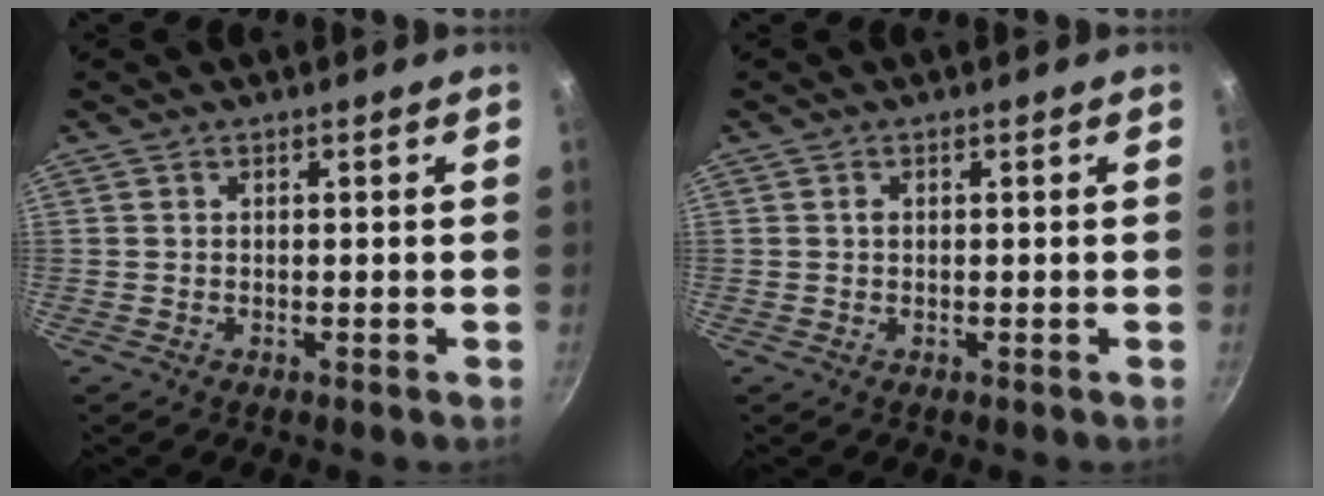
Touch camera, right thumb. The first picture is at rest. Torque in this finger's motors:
{"motor_torque": [0.56, 0.44, 0.54, 0.29, -0.04]}